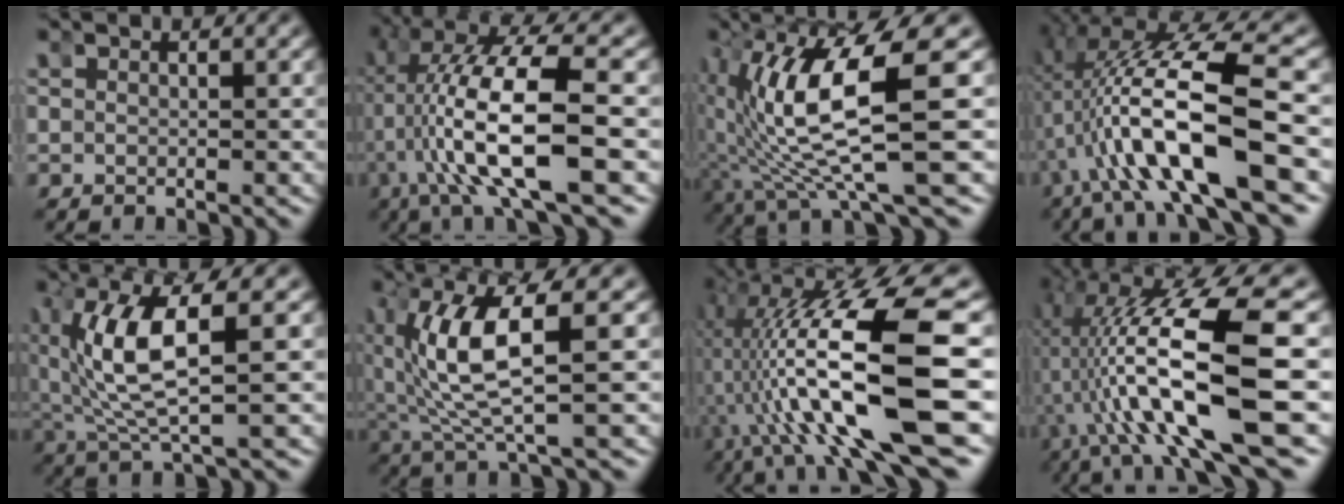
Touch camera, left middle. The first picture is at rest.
{"total": 11.0, "force": [-0.4, 4.0, 10.2], "torque": [-0.196, -0.003, -0.003]}
{"total": 11.5, "force": [-1.3, 3.6, 10.8], "torque": [-0.185, 0.000, -0.015]}
{"total": 12.2, "force": [-0.4, 4.7, 11.3], "torque": [-0.212, 0.001, -0.003]}
{"total": 6.9, "force": [-0.1, 2.4, 6.5], "torque": [-0.138, -0.003, 0.009]}
{"total": 7.7, "force": [-0.3, 2.5, 7.3], "torque": [-0.149, -0.003, 0.004]}
{"total": 16.3, "force": [-1.8, 7.7, 14.3], "torque": [-0.241, -0.016, -0.019]}
{"total": 13.4, "force": [-1.2, 6.1, 11.9], "torque": [-0.218, -0.009, -0.014]}